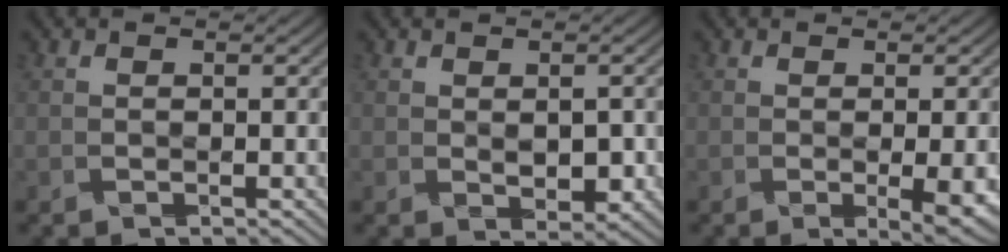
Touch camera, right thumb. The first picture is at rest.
{"total": 2.9, "force": [-0.2, 1.7, 2.3], "torque": [-0.039, -0.008, 0.005]}
{"total": 3.9, "force": [-0.6, 0.8, 3.8], "torque": [-0.065, -0.010, -0.004]}